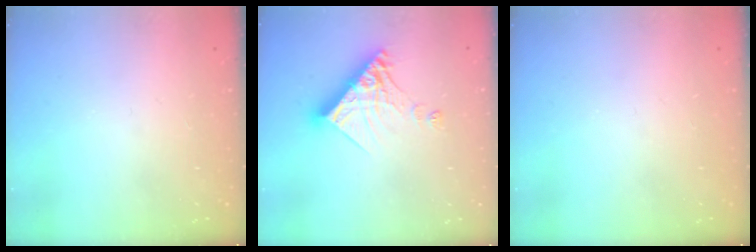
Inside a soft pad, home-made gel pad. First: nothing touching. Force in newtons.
{"total": 13.9, "press": 13.9, "slide": 1.1}
{"total": 0.0}